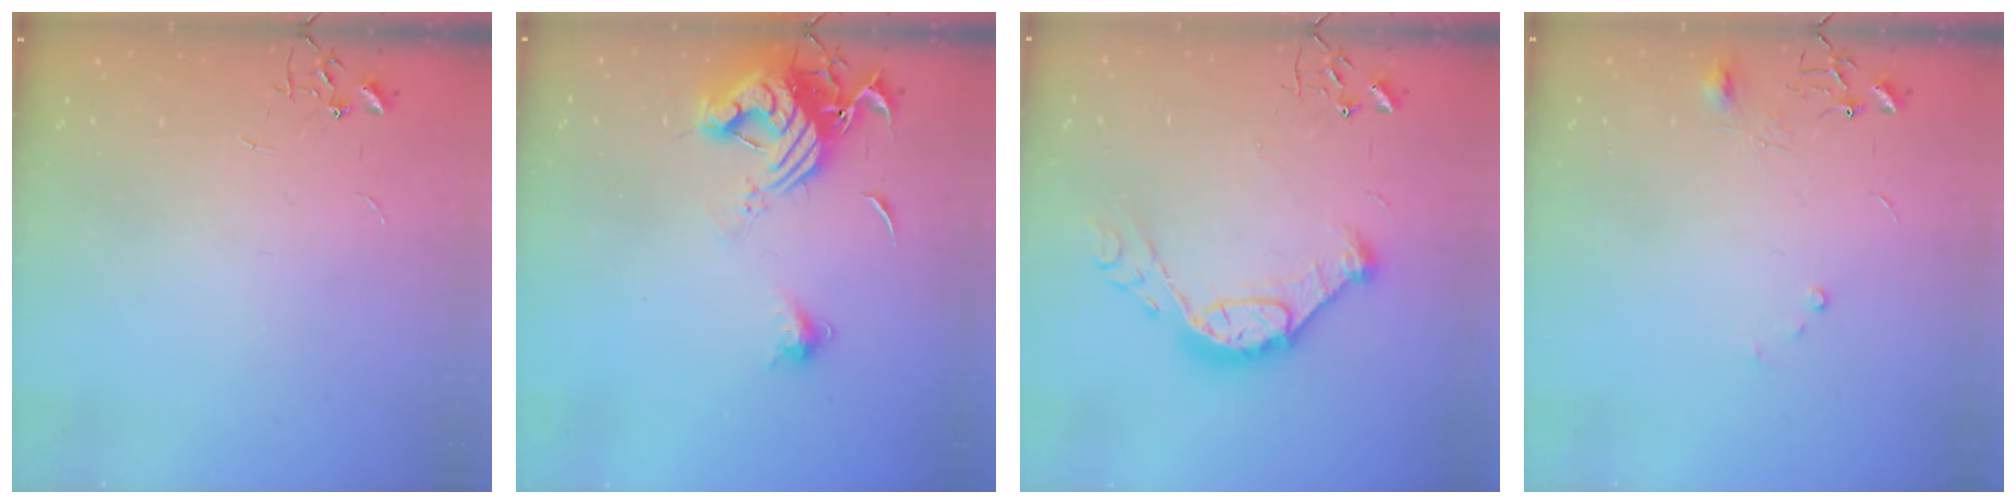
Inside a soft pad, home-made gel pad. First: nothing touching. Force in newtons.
{"total": 12.5, "press": 12.4, "slide": 1.5}
{"total": 14.2, "press": 14.1, "slide": 0.9}
{"total": 7.3, "press": 7.3, "slide": 0.6}